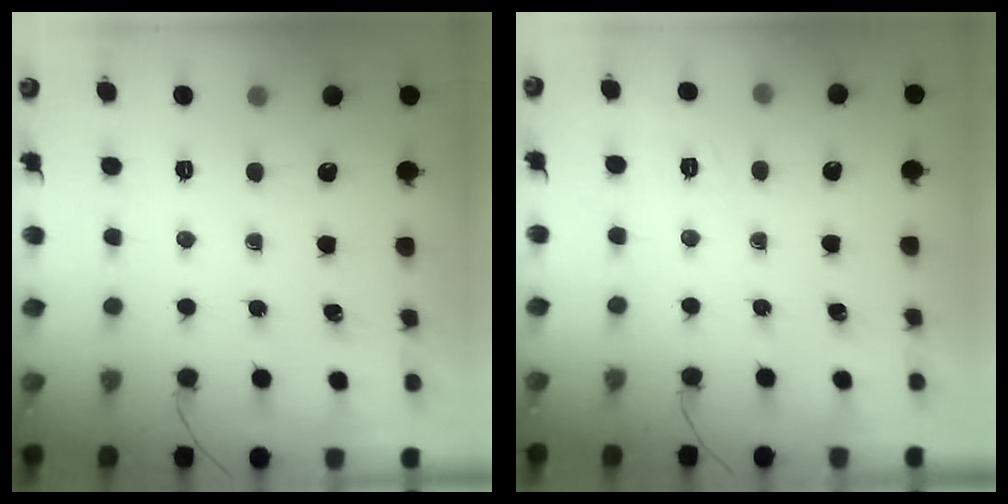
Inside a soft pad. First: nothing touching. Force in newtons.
{"total": 1.9, "press": 0.7, "slide": 1.7}